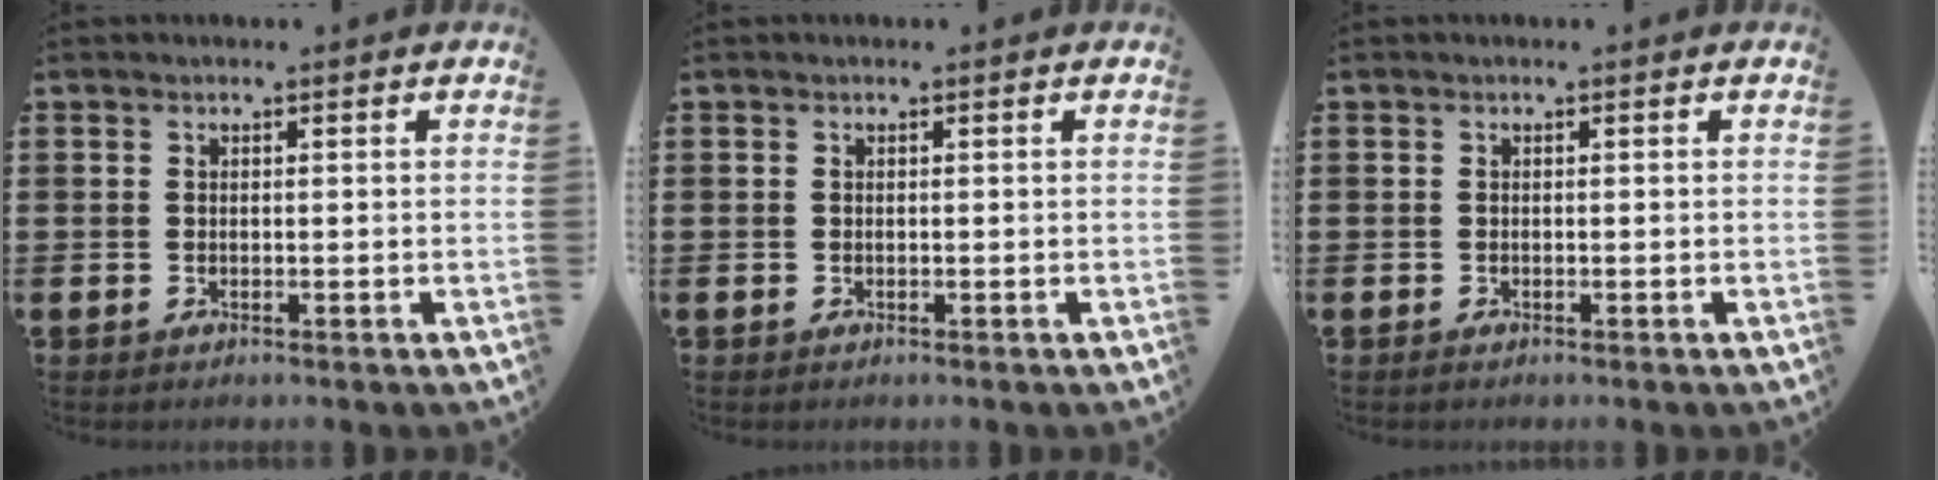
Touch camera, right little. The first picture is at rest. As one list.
[{"total": 0.0}, {"total": 0.0}]